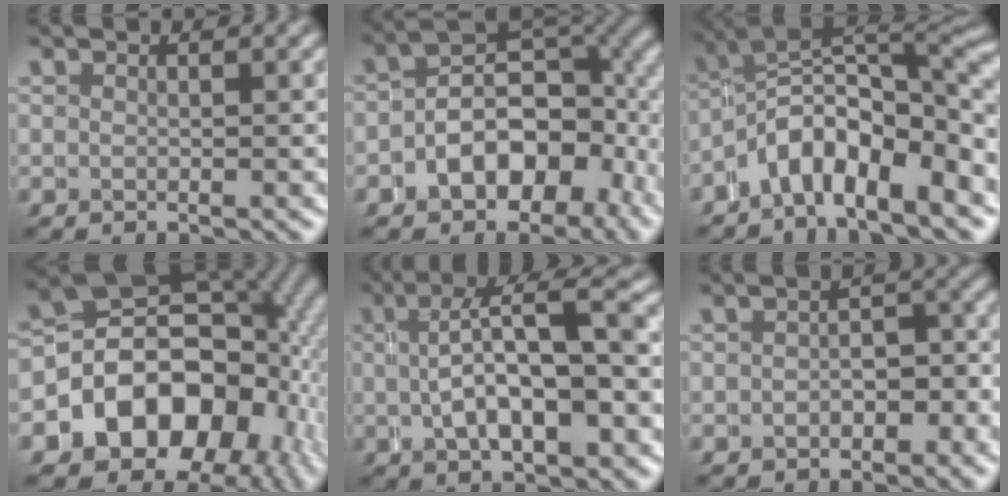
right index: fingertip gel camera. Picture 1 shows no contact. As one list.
[{"total": 7.1, "force": [-0.9, 4.4, 5.5], "torque": [-0.075, 0.007, -0.017]}, {"total": 8.6, "force": [-1.2, 4.7, 7.0], "torque": [-0.102, 0.004, -0.029]}, {"total": 20.4, "force": [-1.8, 16.0, 12.5], "torque": [-0.235, -0.051, -0.028]}, {"total": 7.3, "force": [0.3, 2.4, 6.9], "torque": [-0.094, 0.017, 0.008]}, {"total": 3.1, "force": [-2.2, 1.6, 1.5], "torque": [-0.007, 0.004, -0.036]}]